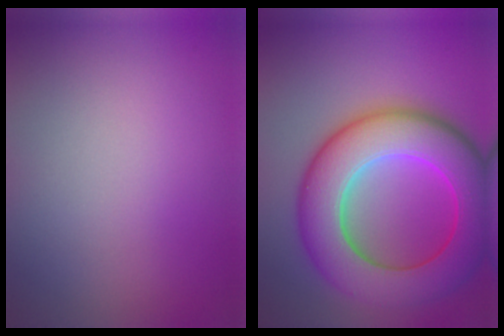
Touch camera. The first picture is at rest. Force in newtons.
{"total": 11.8, "press": 11.8, "slide": 0.2}